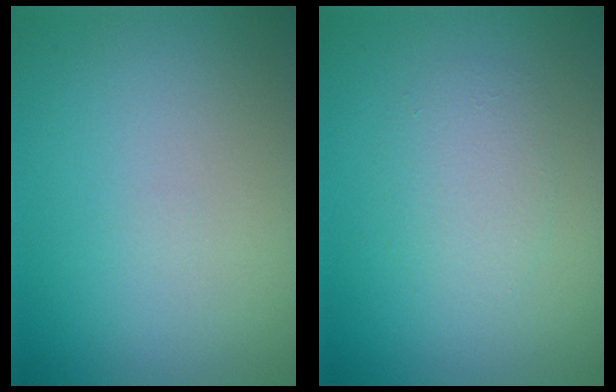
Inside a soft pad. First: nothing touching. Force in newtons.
{"total": 2.0, "press": 2.0, "slide": 0.0}